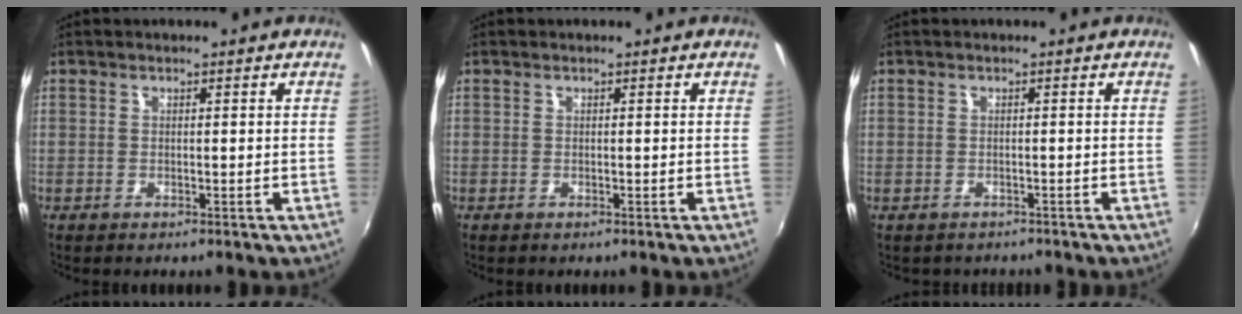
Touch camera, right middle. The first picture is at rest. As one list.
[{"total": 0.0}, {"total": 2.0, "force": [-1.1, 1.7, 0.0], "torque": [-0.002, 0.006, -0.012]}]